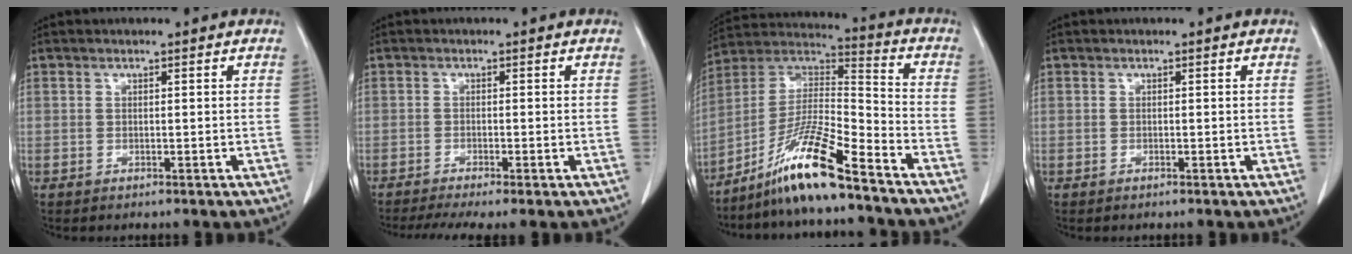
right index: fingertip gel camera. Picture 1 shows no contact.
{"total": 5.7, "force": [-4.1, 0.6, 4.0], "torque": [-0.064, -0.010, -0.068]}
{"total": 13.8, "force": [-9.8, 0.3, 9.7], "torque": [-0.186, 0.004, -0.182]}
{"total": 0.0}